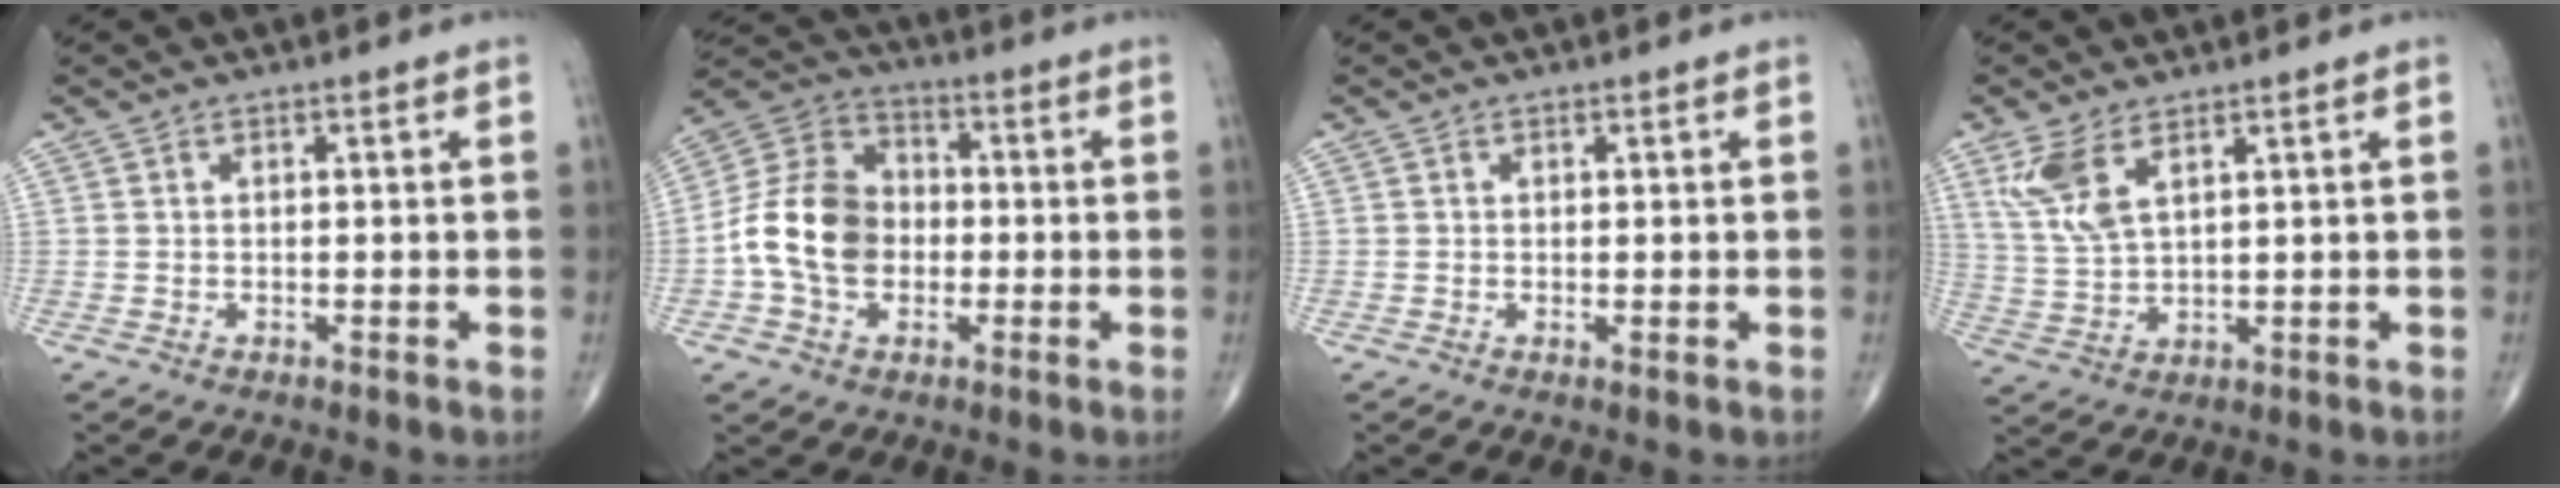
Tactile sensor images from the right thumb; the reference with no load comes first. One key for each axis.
{"total": 13.4, "fx": -1.7, "fy": 10.0, "fz": 8.7, "tx": -0.146, "ty": 0.034, "tz": -0.042}
{"total": 0.5, "fx": 0.0, "fy": 0.2, "fz": 0.5, "tx": -0.011, "ty": -0.004, "tz": -0.002}
{"total": 7.2, "fx": 3.8, "fy": 2.8, "fz": 5.4, "tx": -0.119, "ty": -0.011, "tz": 0.090}